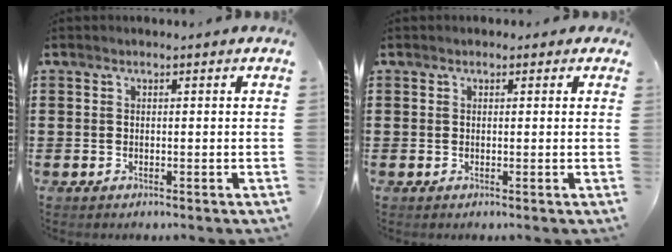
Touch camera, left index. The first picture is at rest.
{"total": 0.9, "force": [0.3, 0.8, 0.2], "torque": [-0.007, 0.007, 0.004]}